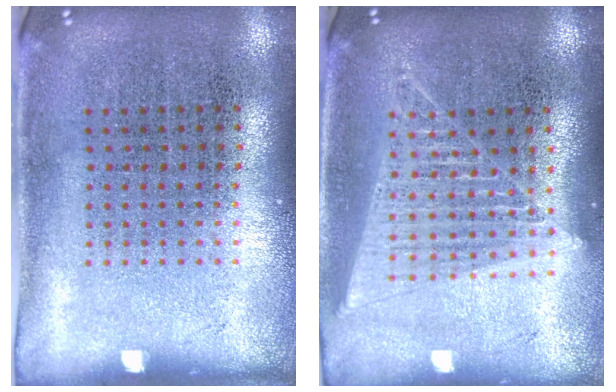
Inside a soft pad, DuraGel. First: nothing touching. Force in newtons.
{"total": 1.5, "press": 1.4, "slide": 0.6}